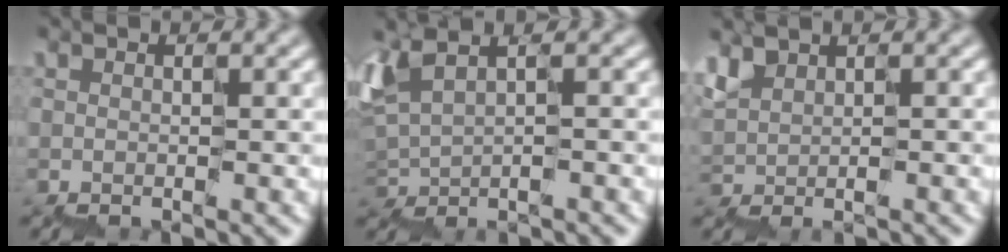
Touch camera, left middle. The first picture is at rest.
{"total": 2.0, "force": [0.6, 1.0, 1.6], "torque": [-0.050, 0.000, 0.009]}
{"total": 1.8, "force": [1.1, 0.9, 1.0], "torque": [-0.029, -0.003, 0.023]}